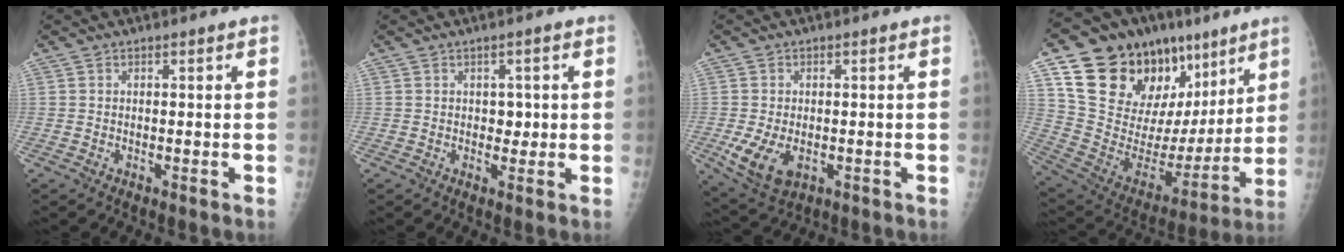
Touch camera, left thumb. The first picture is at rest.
{"total": 2.6, "force": [0.5, 1.8, 1.8], "torque": [-0.005, 0.000, 0.003]}
{"total": 7.4, "force": [-1.7, 4.7, 5.4], "torque": [-0.090, -0.010, -0.020]}
{"total": 29.4, "force": [14.8, 17.6, 18.2], "torque": [-0.246, -0.006, 0.265]}